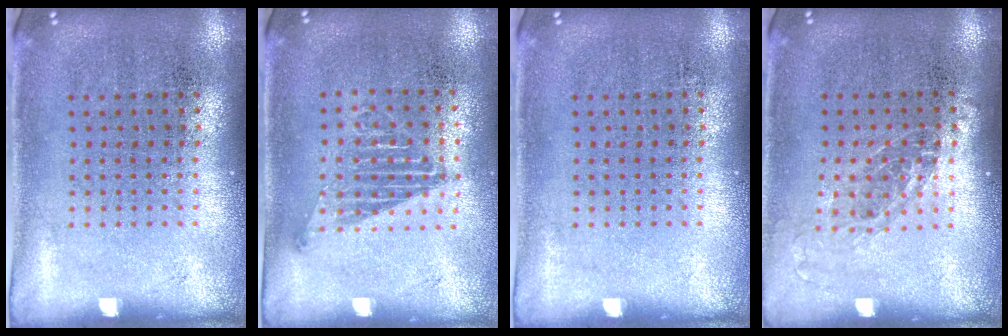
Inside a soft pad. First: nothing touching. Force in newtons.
{"total": 1.1, "press": 1.0, "slide": 0.6}
{"total": 0.0}
{"total": 1.1, "press": 1.0, "slide": 0.5}